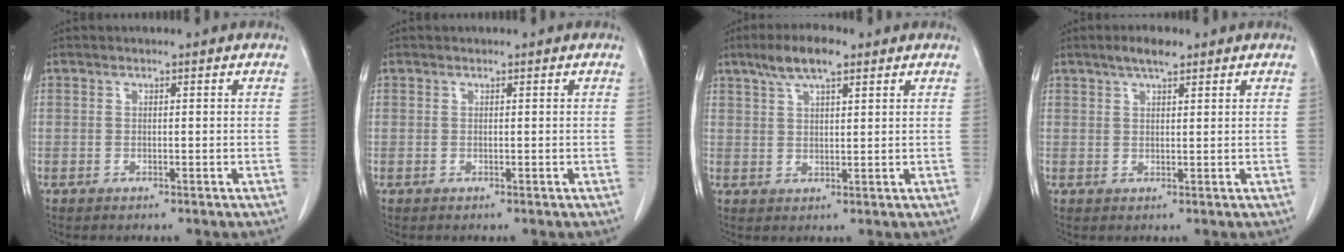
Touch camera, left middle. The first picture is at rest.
{"total": 0.0}
{"total": 6.3, "force": [4.2, 1.5, 4.4], "torque": [-0.092, 0.014, 0.076]}
{"total": 3.6, "force": [2.5, 0.9, 2.3], "torque": [-0.045, 0.007, 0.044]}